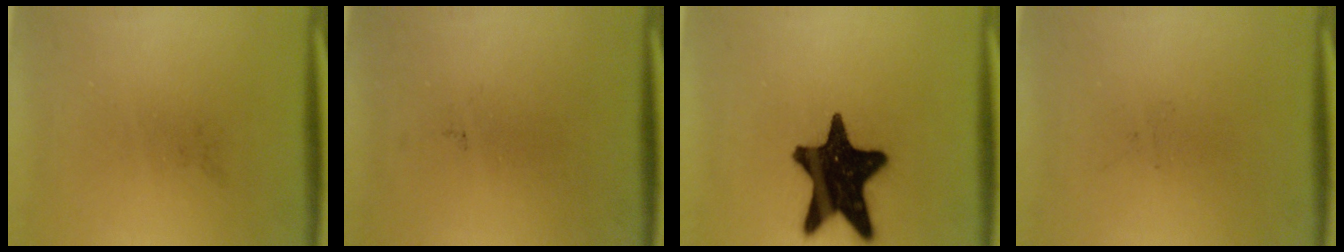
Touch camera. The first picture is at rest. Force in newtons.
{"total": 0.0}
{"total": 19.1}
{"total": 0.0}